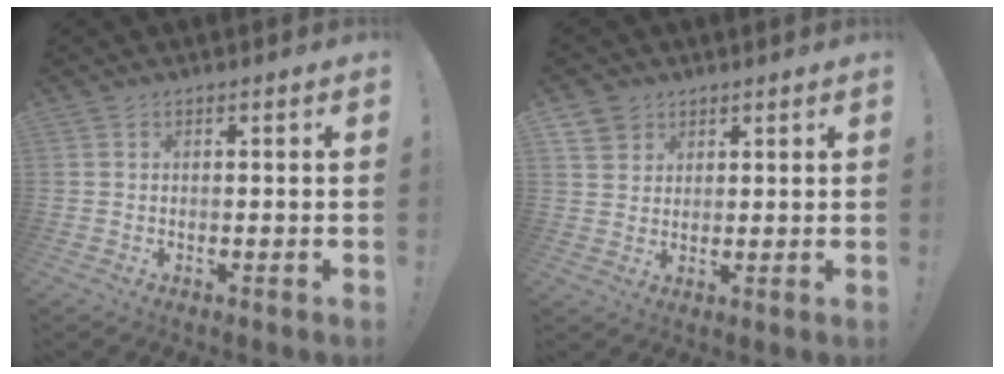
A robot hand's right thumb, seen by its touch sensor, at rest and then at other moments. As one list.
[{"total": 4.9, "force": [3.0, 3.7, 0.6], "torque": [-0.013, -0.016, 0.059]}]